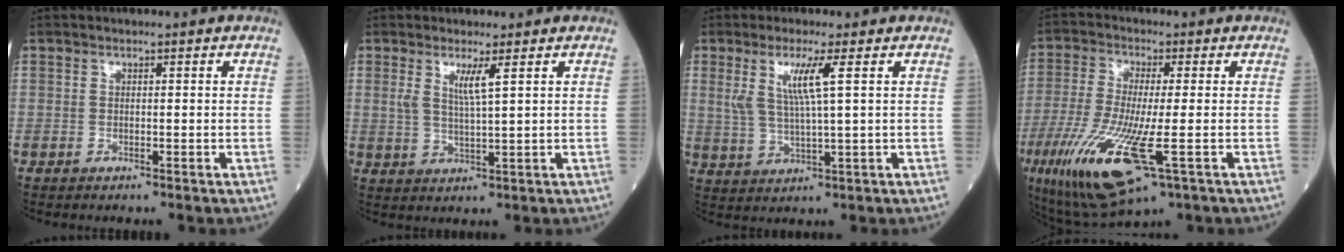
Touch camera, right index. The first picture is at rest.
{"total": 3.5, "force": [1.6, -0.4, 3.1], "torque": [-0.063, -0.008, 0.034]}
{"total": 5.9, "force": [2.2, -0.3, 5.5], "torque": [-0.115, 0.000, 0.049]}
{"total": 14.7, "force": [-5.3, 2.5, 13.5], "torque": [-0.284, -0.045, -0.087]}